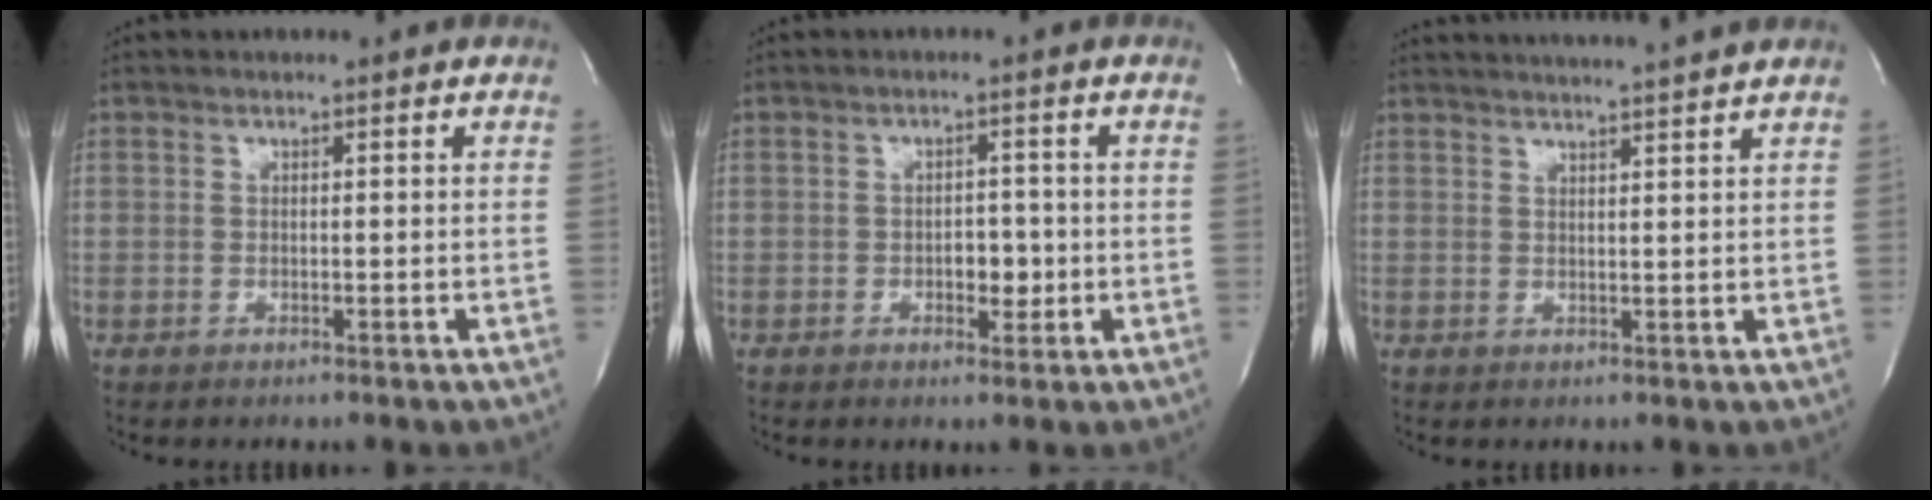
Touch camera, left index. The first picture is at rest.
{"total": 3.0, "force": [-0.7, 1.7, 2.3], "torque": [-0.029, 0.003, -0.006]}
{"total": 9.7, "force": [9.0, -1.2, 3.3], "torque": [-0.052, 0.010, 0.115]}